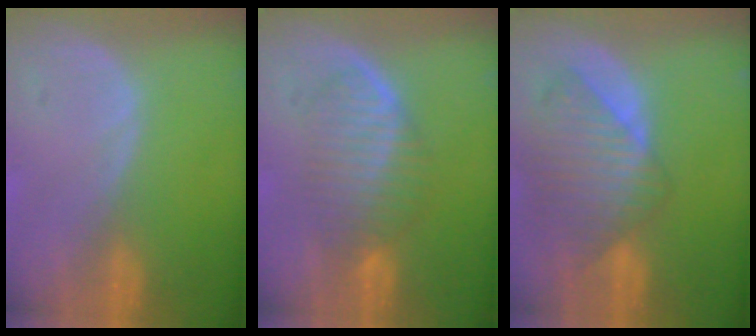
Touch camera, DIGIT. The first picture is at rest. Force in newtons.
{"total": 6.3, "press": 6.2, "slide": 1.2}
{"total": 9.5, "press": 8.4, "slide": 4.6}